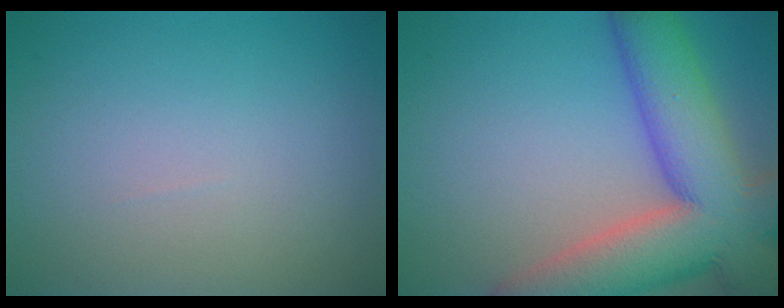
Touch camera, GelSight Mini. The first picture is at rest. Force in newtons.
{"total": 13.0, "press": 13.0, "slide": 0.9}